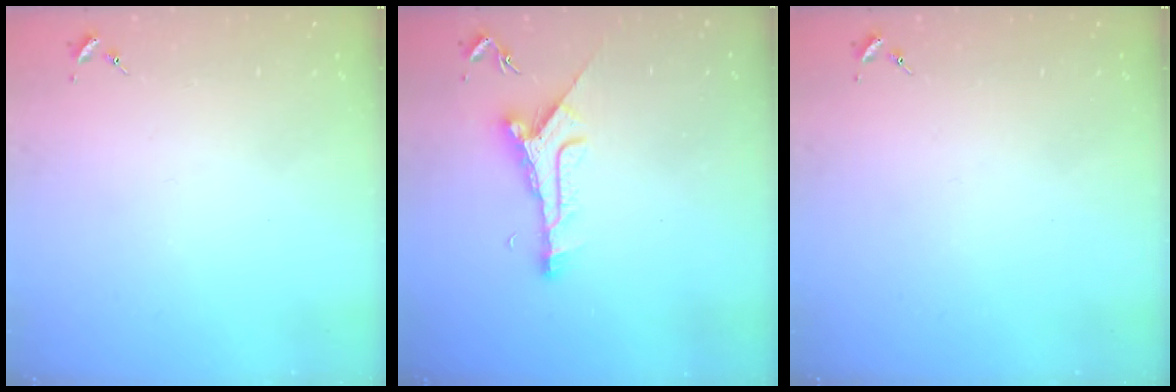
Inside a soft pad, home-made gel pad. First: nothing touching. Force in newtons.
{"total": 9.6, "press": 9.6, "slide": 0.4}
{"total": 0.0}